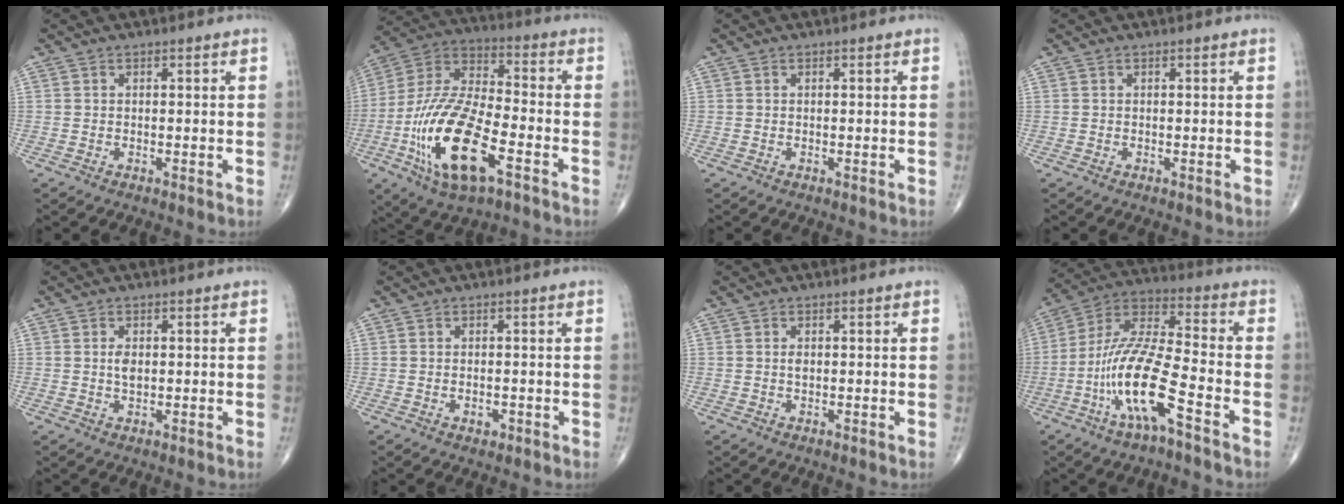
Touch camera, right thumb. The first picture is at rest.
{"total": 21.0, "force": [-7.9, 8.4, 17.5], "torque": [-0.354, 0.029, -0.142]}
{"total": 0.0}
{"total": 0.0}
{"total": 1.6, "force": [0.1, 0.9, 1.3], "torque": [-0.021, 0.000, 0.000]}
{"total": 1.6, "force": [-0.6, 1.0, 1.1], "torque": [-0.016, 0.002, -0.007]}
{"total": 1.0, "force": [0.1, 0.6, 0.8], "torque": [-0.010, 0.001, 0.000]}
{"total": 15.6, "force": [-6.8, 3.5, 13.6], "torque": [-0.284, 0.045, -0.131]}